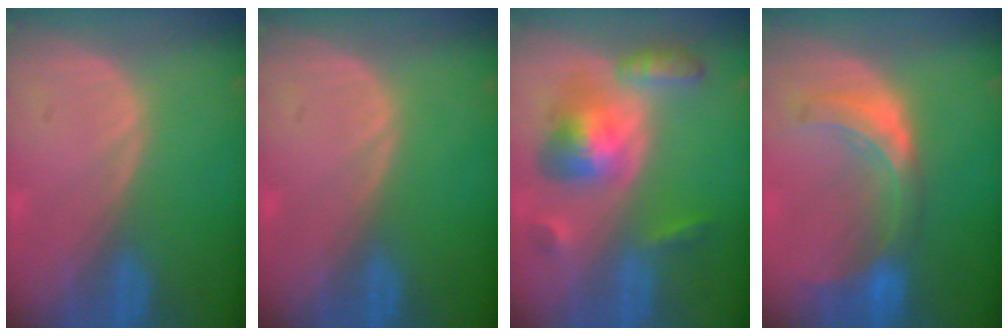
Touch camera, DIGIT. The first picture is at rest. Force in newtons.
{"total": 0.0}
{"total": 8.1, "press": 8.1, "slide": 0.6}
{"total": 8.0, "press": 7.0, "slide": 3.8}